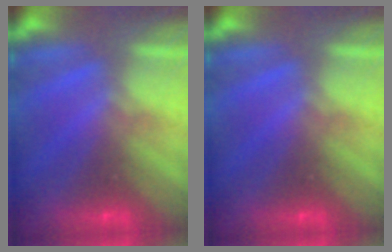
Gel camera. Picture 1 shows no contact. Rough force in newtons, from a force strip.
{"total": 0.0}